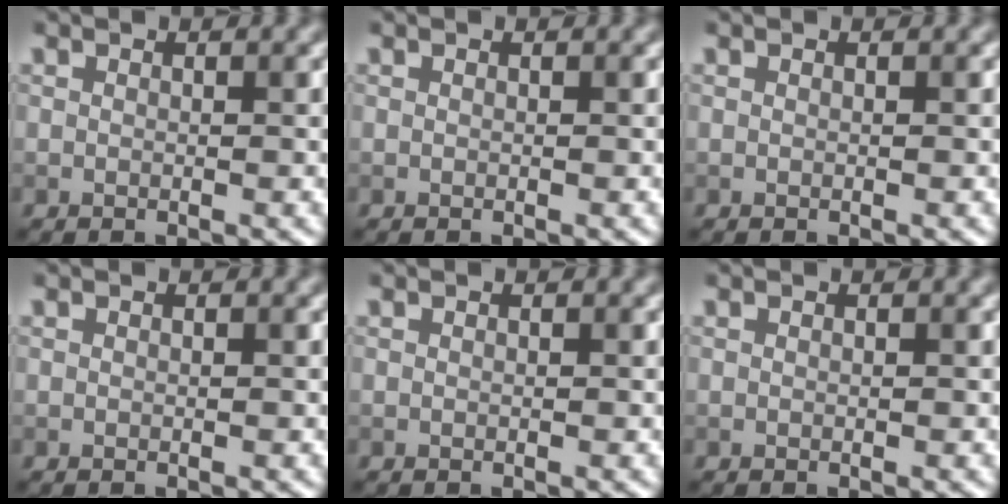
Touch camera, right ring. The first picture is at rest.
{"total": 0.0}
{"total": 0.0}
{"total": 0.0}
{"total": 0.0}
{"total": 0.0}